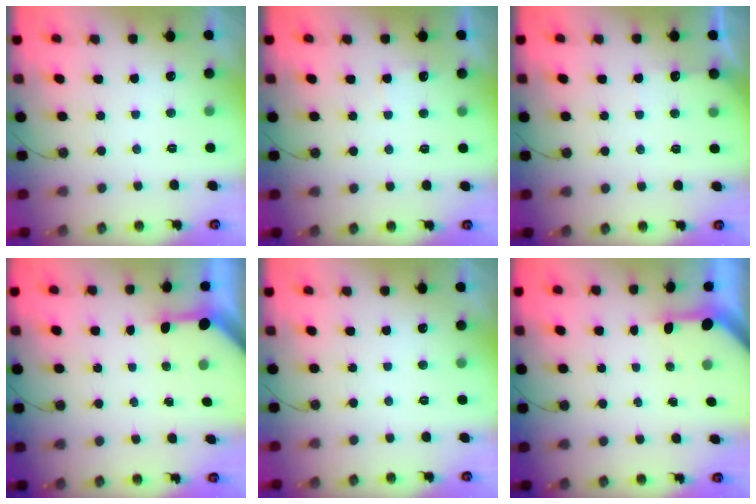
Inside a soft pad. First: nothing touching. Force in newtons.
{"total": 3.4, "press": 3.4, "slide": 0.5}
{"total": 2.8, "press": 2.8, "slide": 0.4}
{"total": 3.4, "press": 3.4, "slide": 0.4}
{"total": 0.0}
{"total": 3.2, "press": 3.2, "slide": 0.3}